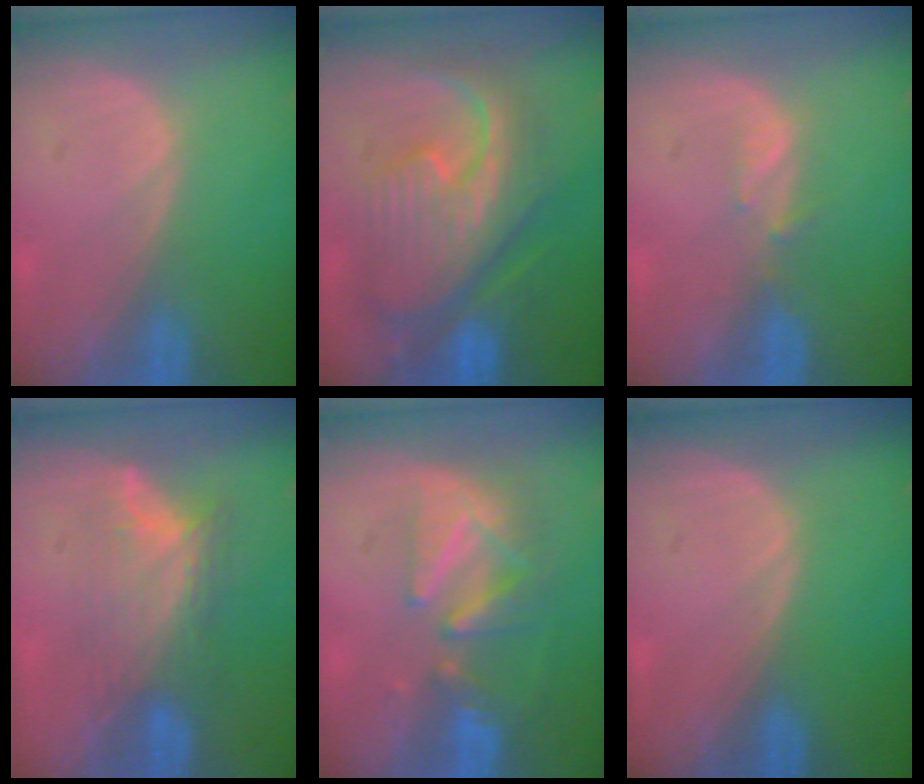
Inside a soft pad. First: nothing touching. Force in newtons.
{"total": 12.1, "press": 12.0, "slide": 1.4}
{"total": 1.5, "press": 1.4, "slide": 0.2}
{"total": 7.0, "press": 6.4, "slide": 2.8}
{"total": 8.2, "press": 7.6, "slide": 3.1}
{"total": 0.0}